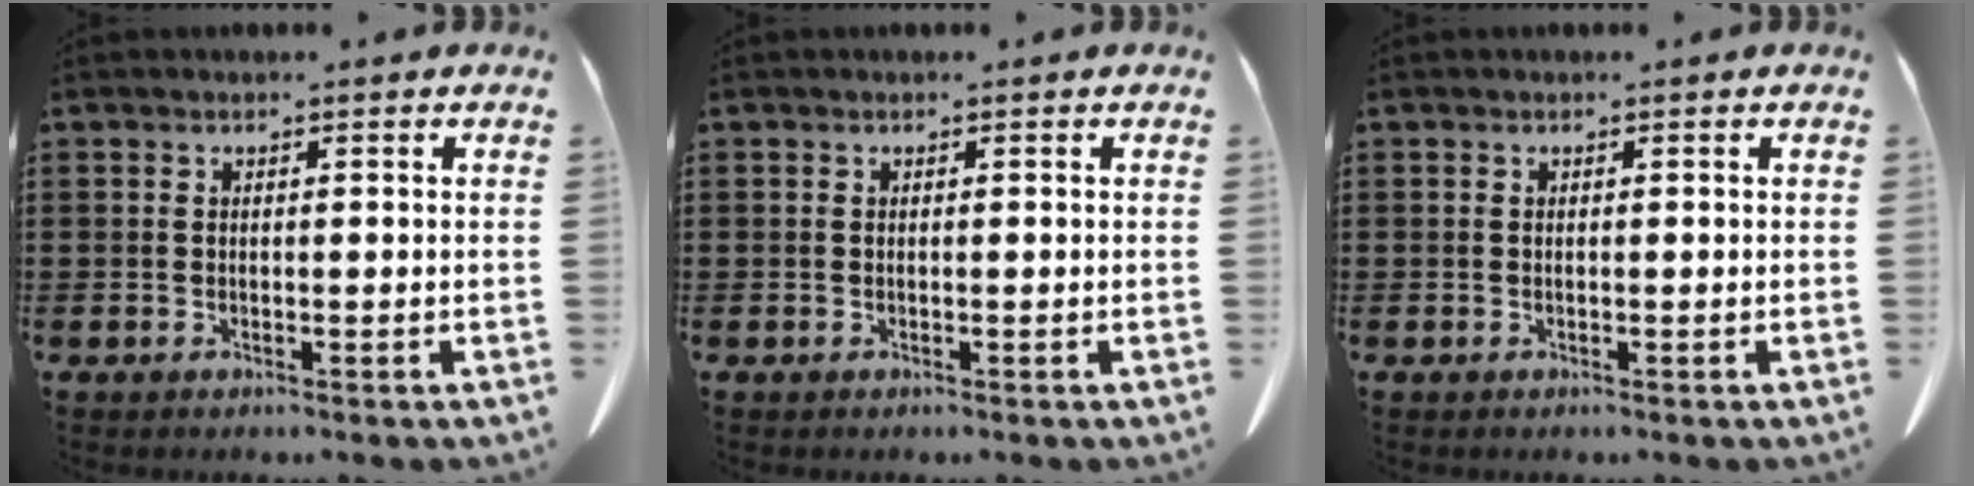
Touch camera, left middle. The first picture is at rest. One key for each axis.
{"total": 0.0}
{"total": 0.0}